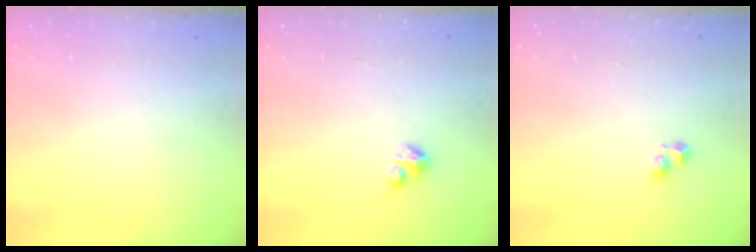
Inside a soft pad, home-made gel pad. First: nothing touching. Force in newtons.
{"total": 2.8, "press": 2.8, "slide": 0.2}
{"total": 2.5, "press": 2.5, "slide": 0.2}